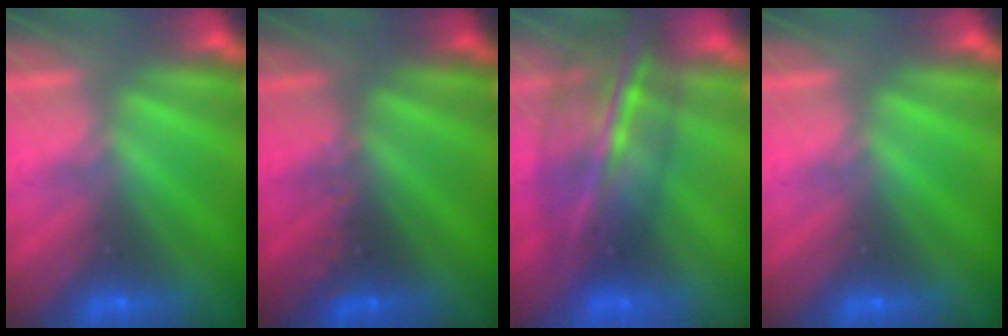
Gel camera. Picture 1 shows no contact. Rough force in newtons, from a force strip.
{"total": 2.4}
{"total": 7.7}
{"total": 0.0}